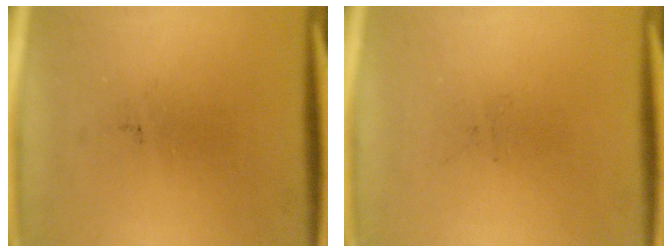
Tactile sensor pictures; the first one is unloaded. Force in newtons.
{"total": 0.0}